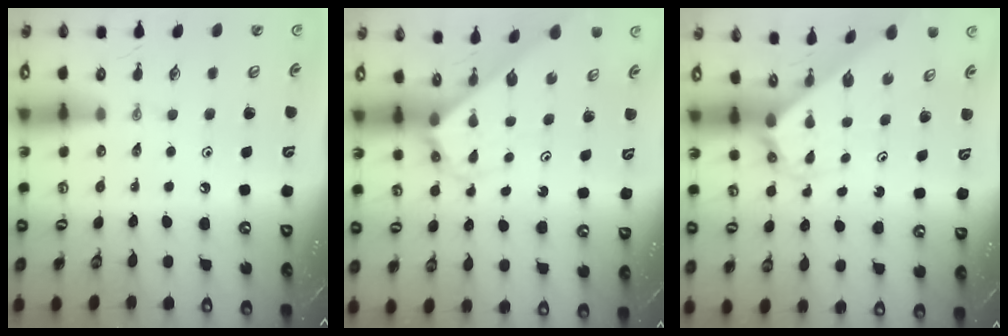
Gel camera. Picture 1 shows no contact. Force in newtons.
{"total": 2.9, "press": 2.9, "slide": 0.1}
{"total": 2.6, "press": 2.6, "slide": 0.2}